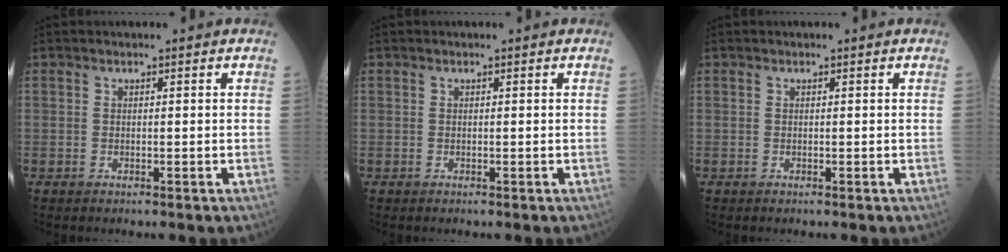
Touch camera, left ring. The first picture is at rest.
{"total": 0.0}
{"total": 0.0}